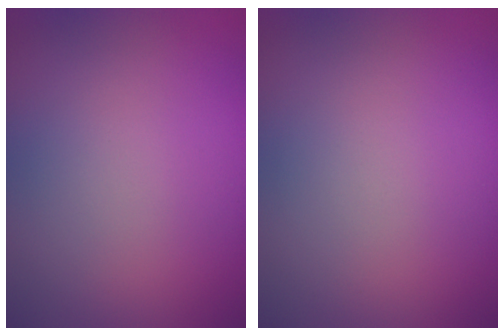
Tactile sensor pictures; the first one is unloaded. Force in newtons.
{"total": 0.0}